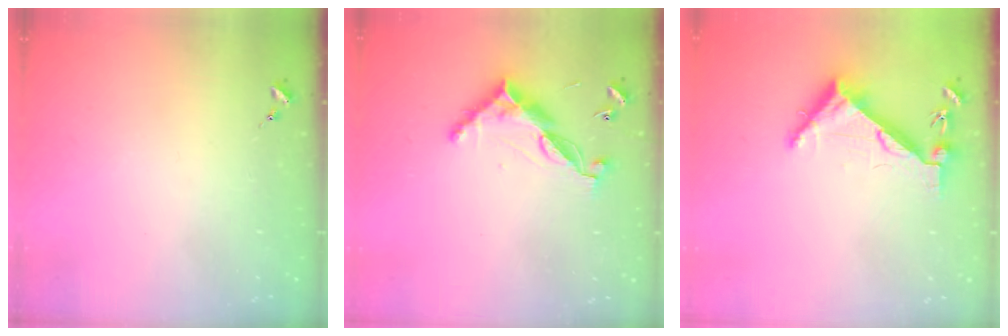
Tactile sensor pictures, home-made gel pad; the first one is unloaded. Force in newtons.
{"total": 10.4, "press": 10.4, "slide": 0.4}
{"total": 6.3, "press": 6.2, "slide": 0.7}